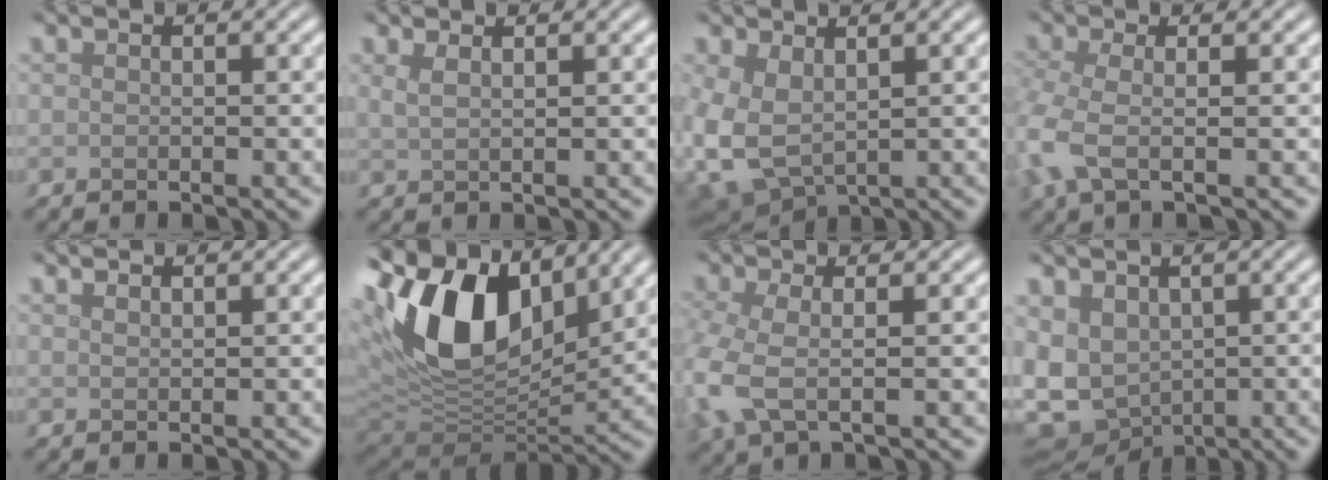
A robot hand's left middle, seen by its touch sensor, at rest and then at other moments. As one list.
[{"total": 1.8, "force": [1.1, 0.7, 1.2], "torque": [-0.016, 0.002, 0.016]}, {"total": 6.4, "force": [0.3, 4.2, 4.9], "torque": [-0.131, -0.024, 0.019]}, {"total": 4.4, "force": [-1.2, 1.8, 3.8], "torque": [-0.104, -0.007, -0.033]}, {"total": 0.9, "force": [0.9, 0.1, 0.2], "torque": [-0.003, 0.000, 0.013]}, {"total": 14.5, "force": [5.2, 8.3, 10.7], "torque": [-0.216, 0.013, 0.090]}, {"total": 5.1, "force": [-0.9, 2.4, 4.4], "torque": [-0.122, -0.014, -0.023]}, {"total": 6.5, "force": [-0.7, 4.9, 4.1], "torque": [-0.100, -0.017, -0.006]}]